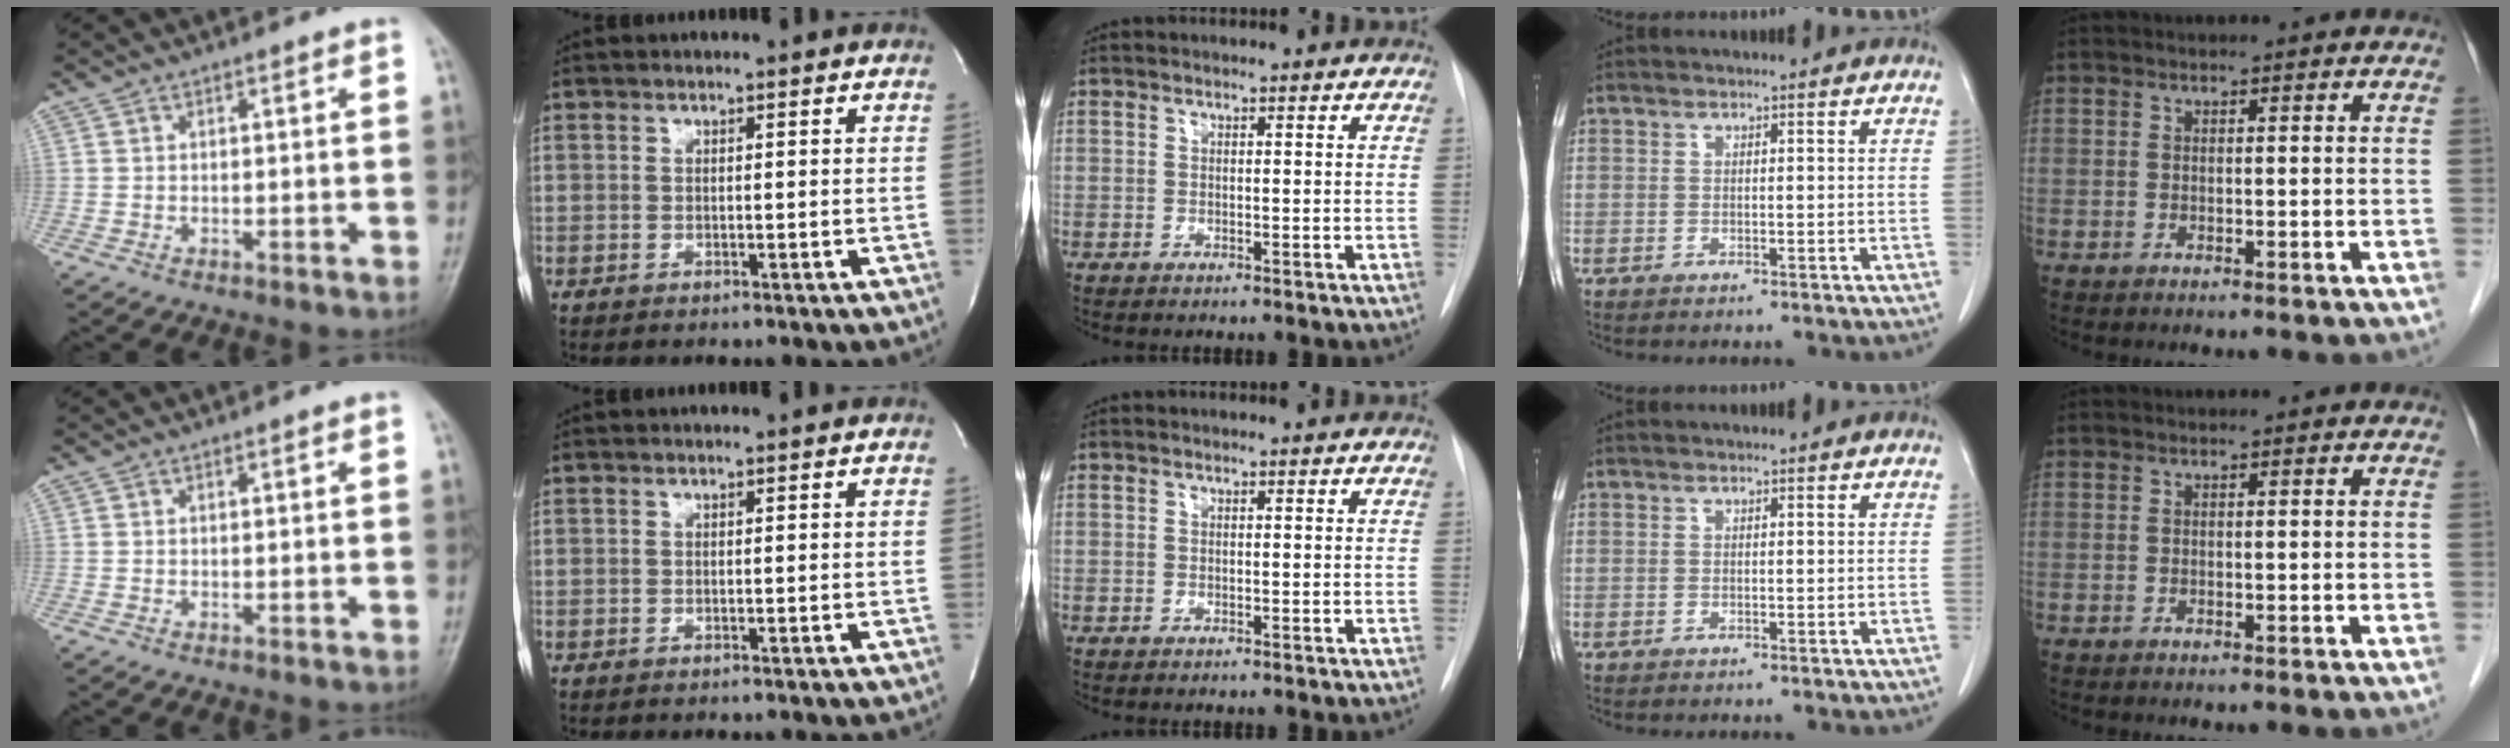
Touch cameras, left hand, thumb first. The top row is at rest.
{}